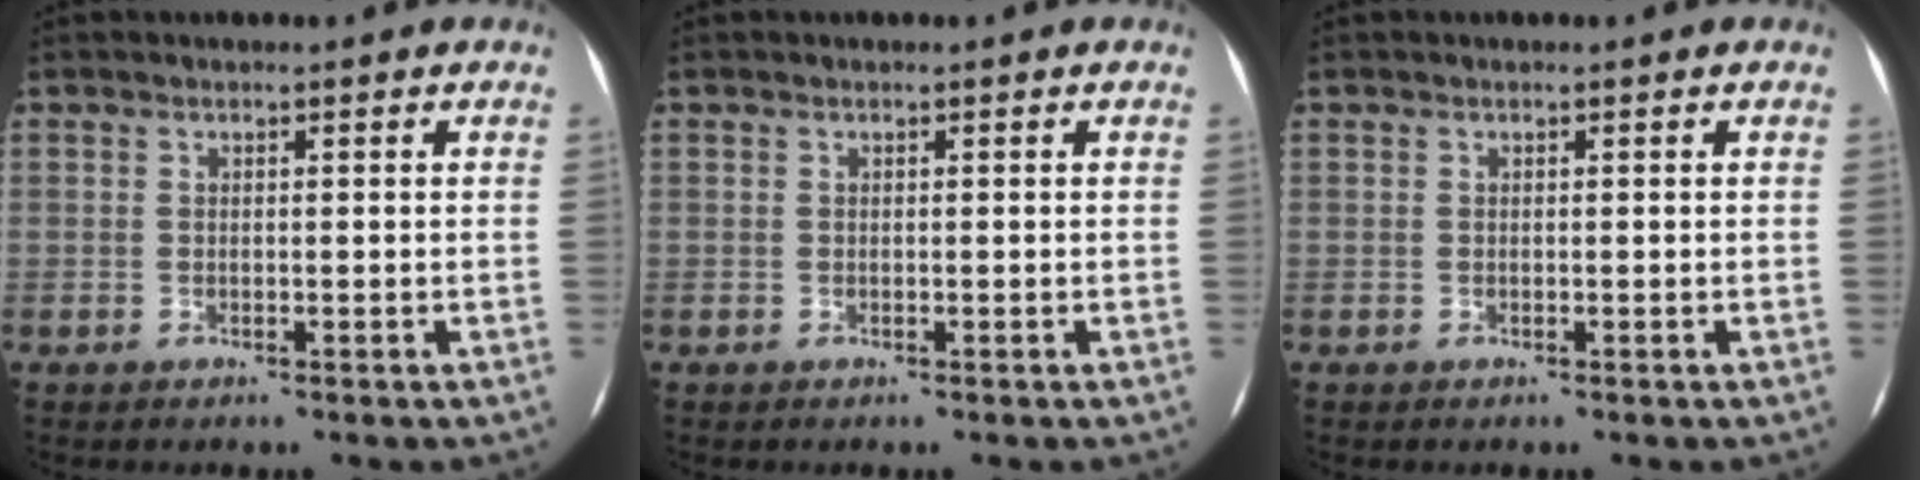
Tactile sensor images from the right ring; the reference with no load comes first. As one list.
[{"total": 0.0}, {"total": 0.0}]